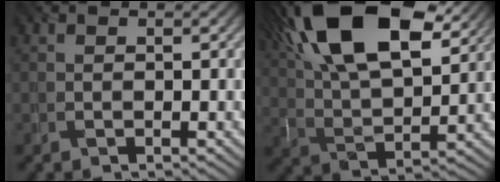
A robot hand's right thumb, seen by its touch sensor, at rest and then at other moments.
{"total": 19.4, "force": [10.2, 9.1, 13.7], "torque": [-0.273, 0.043, 0.148]}